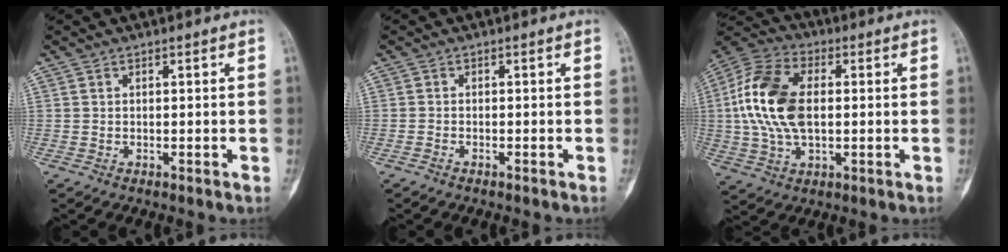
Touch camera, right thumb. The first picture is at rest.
{"total": 0.5, "force": [-0.5, 0.0, 0.2], "torque": [-0.008, 0.006, -0.011]}
{"total": 16.4, "force": [1.1, 9.7, 13.2], "torque": [-0.266, 0.017, 0.016]}